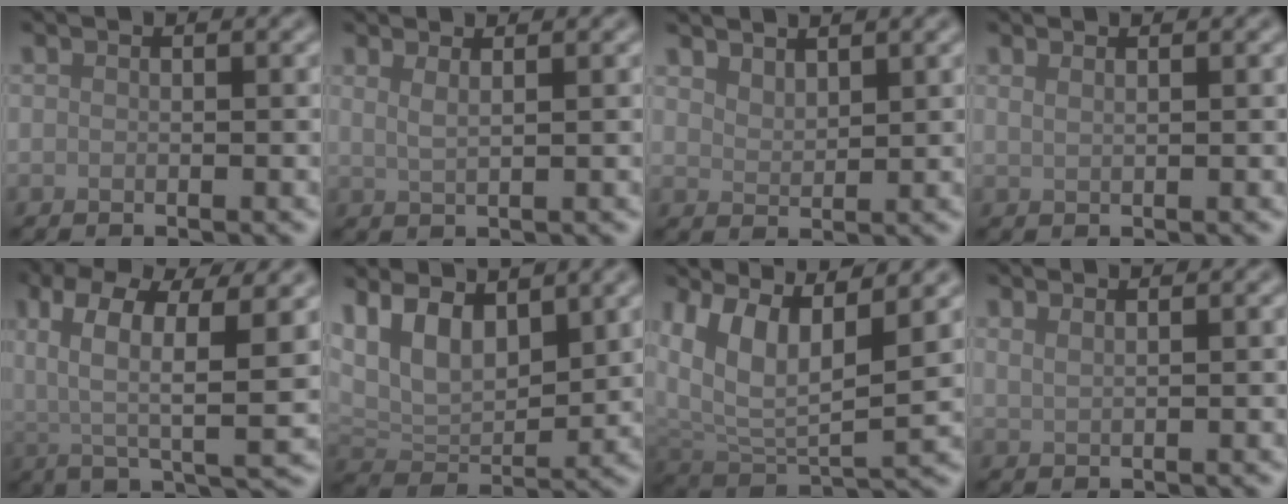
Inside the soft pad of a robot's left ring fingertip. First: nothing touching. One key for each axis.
{"total": 1.9, "fx": 1.1, "fy": 0.7, "fz": 1.3, "tx": -0.015, "ty": -0.002, "tz": 0.013}
{"total": 2.0, "fx": 1.8, "fy": 0.4, "fz": 0.6, "tx": -0.009, "ty": 0.000, "tz": 0.037}
{"total": 1.1, "fx": 0.8, "fy": 0.4, "fz": 0.6, "tx": -0.006, "ty": -0.003, "tz": 0.011}
{"total": 8.7, "fx": 2.4, "fy": 3.4, "fz": 7.6, "tx": -0.152, "ty": -0.001, "tz": 0.035}
{"total": 7.1, "fx": 3.5, "fy": 4.0, "fz": 4.8, "tx": -0.093, "ty": -0.003, "tz": 0.065}
{"total": 8.2, "fx": 4.6, "fy": 3.2, "fz": 6.0, "tx": -0.123, "ty": -0.001, "tz": 0.089}
{"total": 1.5, "fx": 1.1, "fy": 0.6, "fz": 0.8, "tx": -0.008, "ty": 0.000, "tz": 0.015}